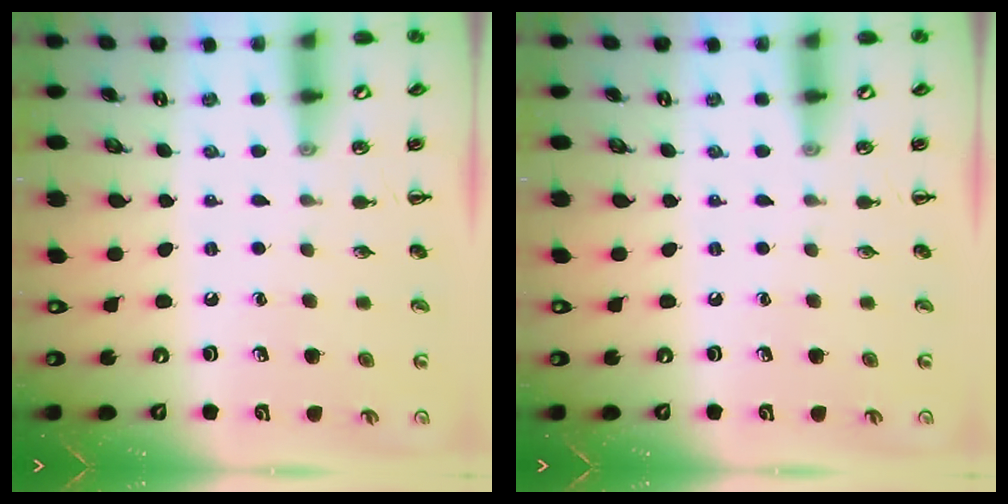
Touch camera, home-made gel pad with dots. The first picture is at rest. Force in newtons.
{"total": 0.0}